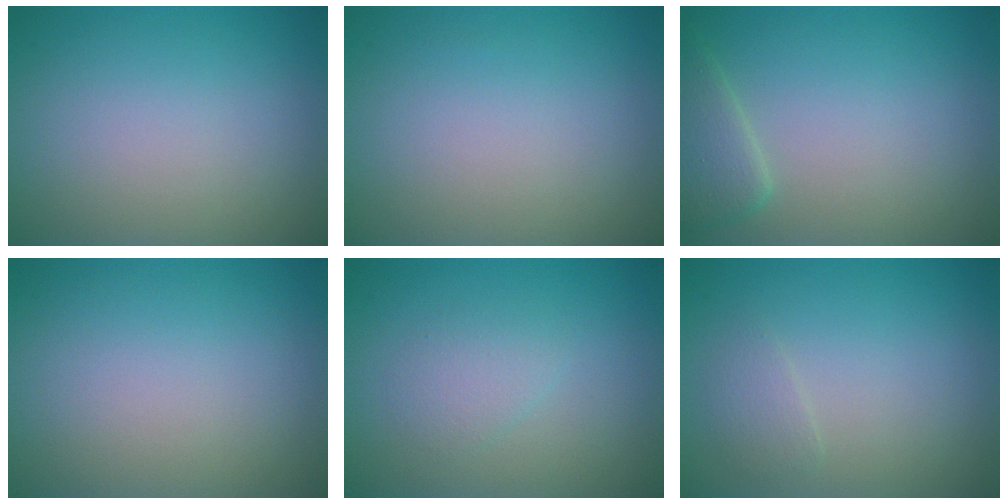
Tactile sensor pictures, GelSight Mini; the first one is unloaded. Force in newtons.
{"total": 0.0}
{"total": 2.5, "press": 2.5, "slide": 0.3}
{"total": 0.0}
{"total": 1.6, "press": 1.6, "slide": 0.1}
{"total": 1.2, "press": 1.2, "slide": 0.1}